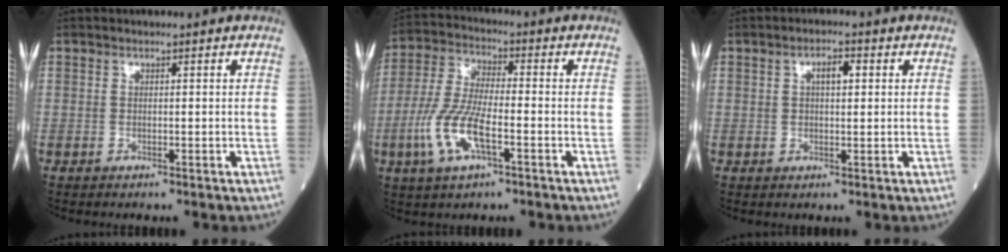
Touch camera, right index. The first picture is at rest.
{"total": 10.1, "force": [-3.5, 2.7, 9.0], "torque": [-0.201, -0.004, -0.068]}
{"total": 3.1, "force": [0.9, 1.0, 2.7], "torque": [-0.049, 0.004, 0.015]}